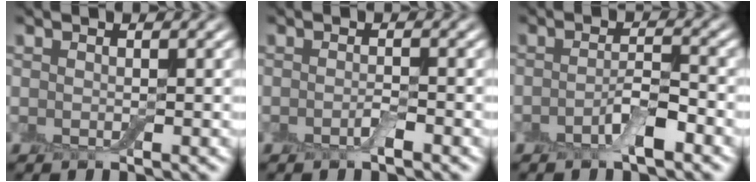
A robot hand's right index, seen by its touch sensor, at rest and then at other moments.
{"total": 1.2, "force": [-0.6, 0.3, 1.0], "torque": [-0.020, -0.001, -0.012]}
{"total": 3.0, "force": [-1.5, 0.8, 2.4], "torque": [-0.045, 0.005, -0.032]}